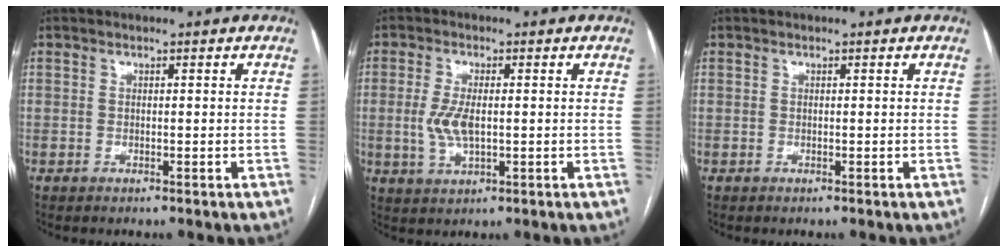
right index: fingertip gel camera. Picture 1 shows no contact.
{"total": 5.2, "force": [-0.2, 1.9, 4.8], "torque": [-0.110, -0.003, 0.001]}
{"total": 0.0}